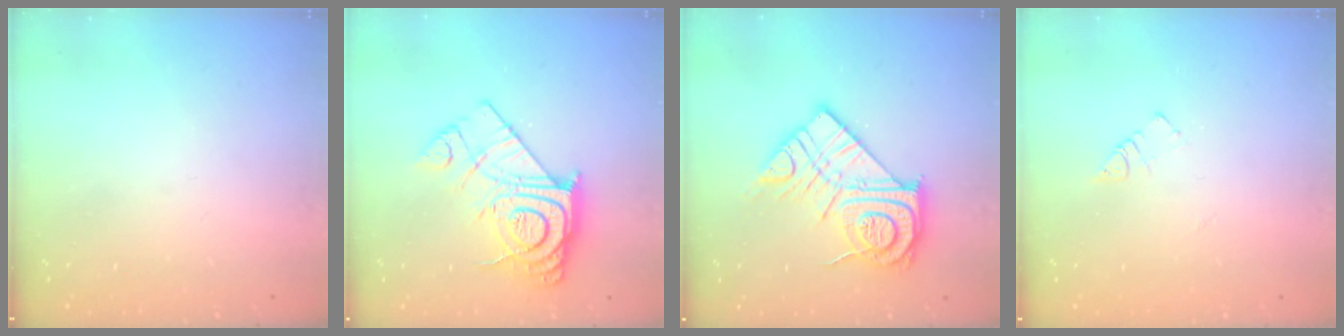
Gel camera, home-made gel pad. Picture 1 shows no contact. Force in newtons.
{"total": 17.2, "press": 17.1, "slide": 1.3}
{"total": 18.5, "press": 18.4, "slide": 1.5}
{"total": 4.0, "press": 4.0, "slide": 0.4}